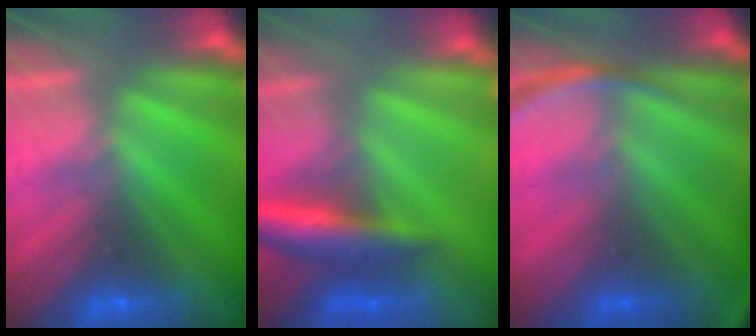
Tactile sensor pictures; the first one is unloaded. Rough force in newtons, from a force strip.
{"total": 7.5}
{"total": 2.6}